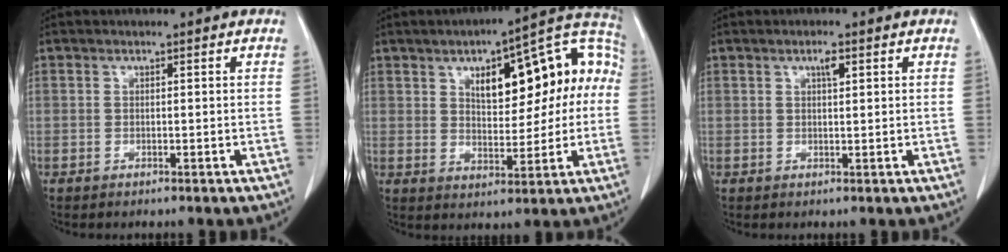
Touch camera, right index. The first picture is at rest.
{"total": 16.8, "force": [3.4, 7.1, 14.9], "torque": [-0.198, 0.045, 0.048]}
{"total": 1.6, "force": [0.8, 0.4, 1.4], "torque": [-0.025, 0.001, 0.013]}